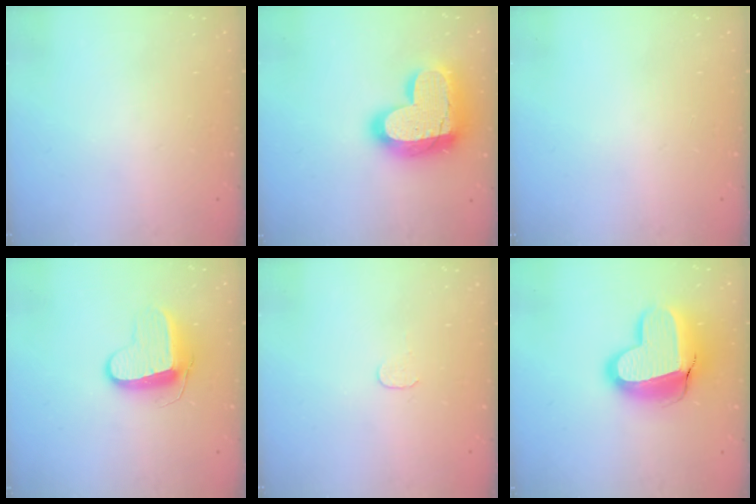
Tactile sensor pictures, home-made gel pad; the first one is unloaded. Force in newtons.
{"total": 23.4, "press": 23.3, "slide": 1.7}
{"total": 0.0}
{"total": 10.3, "press": 10.3, "slide": 0.4}
{"total": 3.7, "press": 3.7, "slide": 0.3}
{"total": 19.2, "press": 19.2, "slide": 1.5}